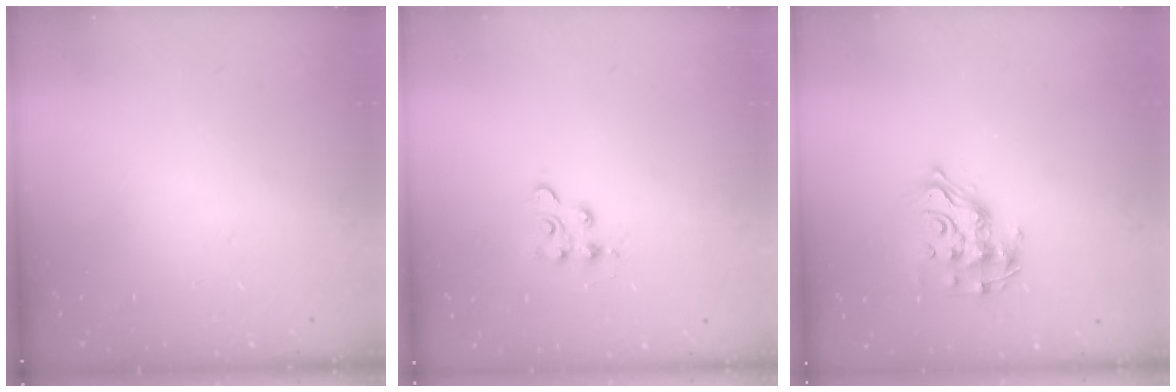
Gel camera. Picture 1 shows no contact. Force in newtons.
{"total": 4.0, "press": 3.9, "slide": 0.6}
{"total": 12.6, "press": 12.6, "slide": 0.8}